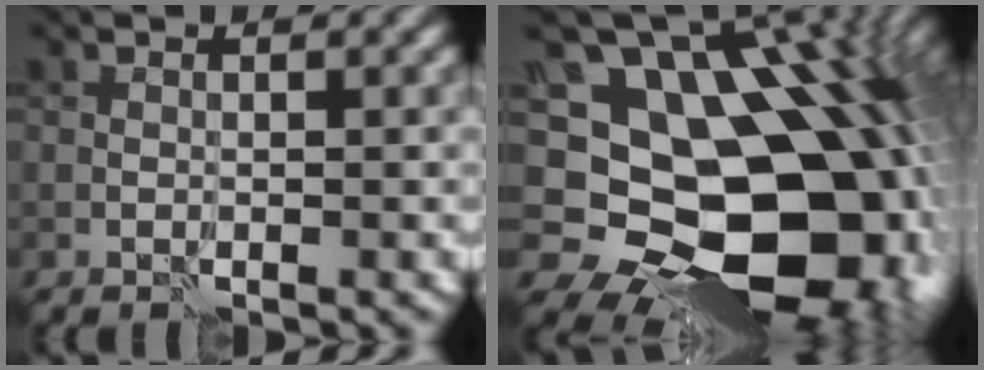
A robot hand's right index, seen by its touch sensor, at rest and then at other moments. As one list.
[{"total": 18.7, "force": [-0.1, 13.6, 12.9], "torque": [-0.199, -0.020, 0.035]}]